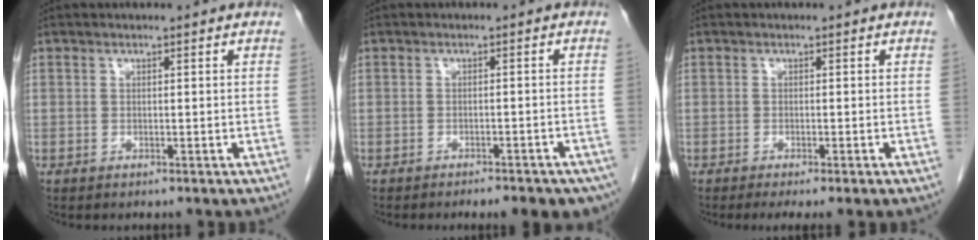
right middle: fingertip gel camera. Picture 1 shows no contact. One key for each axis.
{"total": 9.0, "fx": -7.1, "fy": 2.7, "fz": 4.8, "tx": -0.047, "ty": -0.003, "tz": -0.083}
{"total": 4.2, "fx": -2.9, "fy": 0.3, "fz": 2.9, "tx": -0.032, "ty": -0.010, "tz": -0.041}